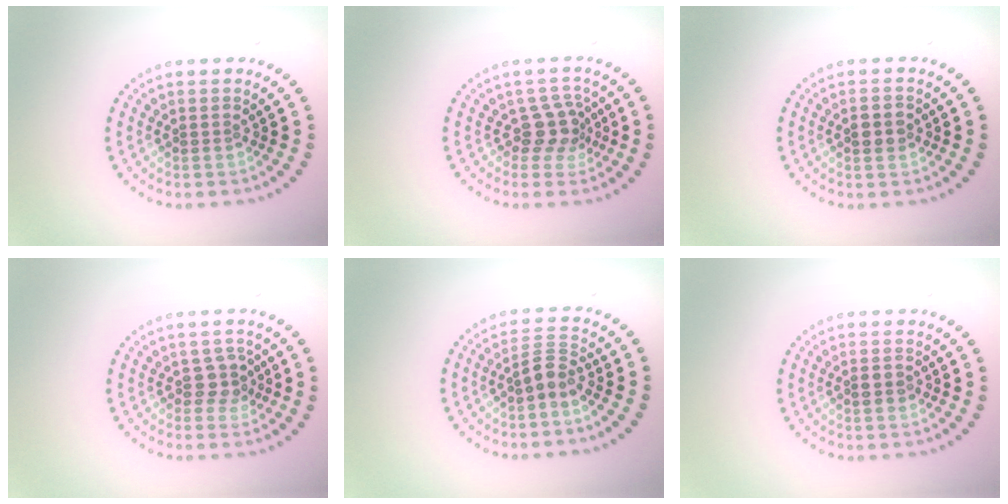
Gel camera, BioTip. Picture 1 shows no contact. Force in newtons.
{"total": 2.6, "press": 2.0, "slide": 1.8}
{"total": 2.4, "press": 2.4, "slide": 0.1}
{"total": 1.8, "press": 1.5, "slide": 1.0}
{"total": 2.3, "press": 1.8, "slide": 1.4}
{"total": 1.2, "press": 1.2, "slide": 0.2}